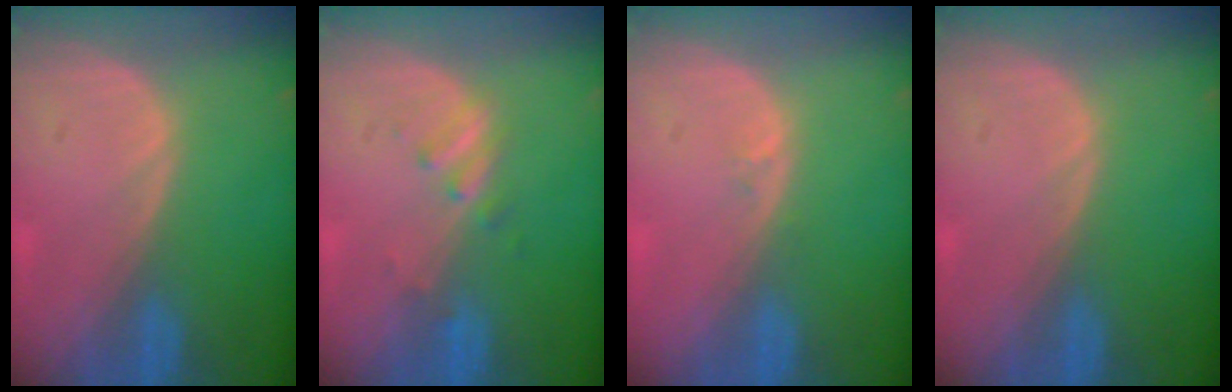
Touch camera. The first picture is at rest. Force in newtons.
{"total": 2.3, "press": 2.3, "slide": 0.3}
{"total": 0.6, "press": 0.5, "slide": 0.4}
{"total": 0.0}